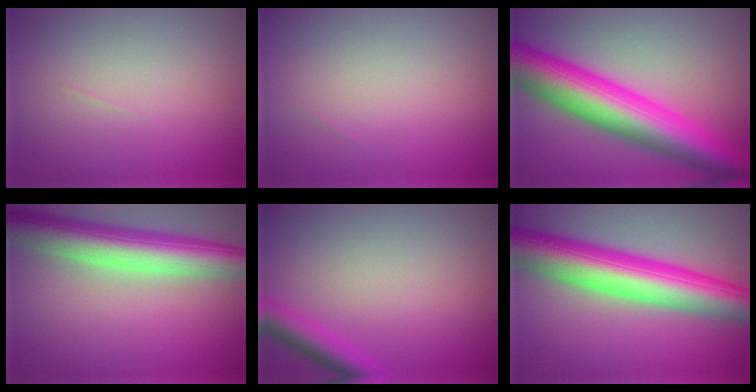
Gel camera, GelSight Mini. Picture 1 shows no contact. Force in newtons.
{"total": 0.0}
{"total": 11.6, "press": 11.6, "slide": 0.2}
{"total": 8.5, "press": 8.5, "slide": 0.6}
{"total": 2.8, "press": 2.8, "slide": 0.2}
{"total": 10.9, "press": 10.9, "slide": 0.4}